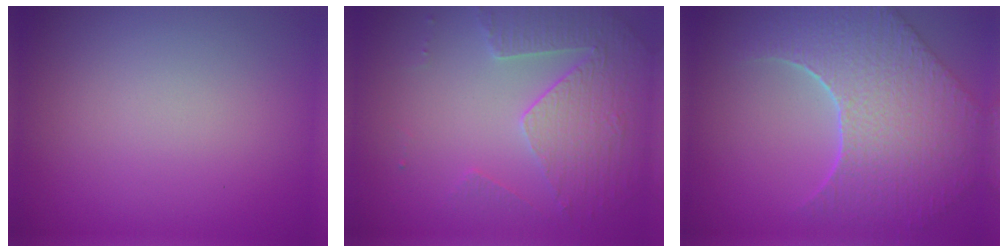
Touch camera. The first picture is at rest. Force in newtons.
{"total": 3.7, "press": 3.5, "slide": 1.1}
{"total": 9.4, "press": 6.6, "slide": 6.6}